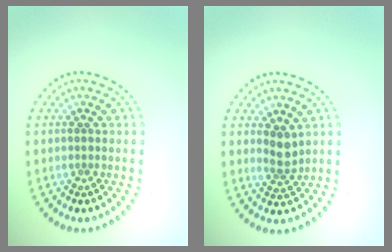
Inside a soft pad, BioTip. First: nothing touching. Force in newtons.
{"total": 2.0, "press": 1.7, "slide": 1.1}